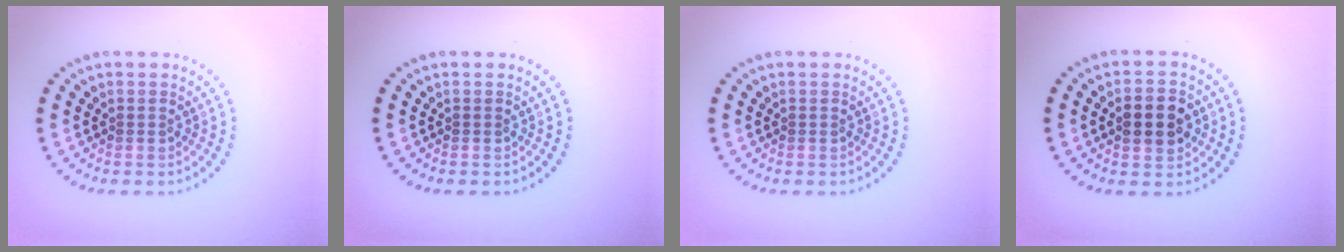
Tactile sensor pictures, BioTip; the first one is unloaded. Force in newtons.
{"total": 0.0}
{"total": 0.0}
{"total": 4.5, "press": 4.5, "slide": 0.2}